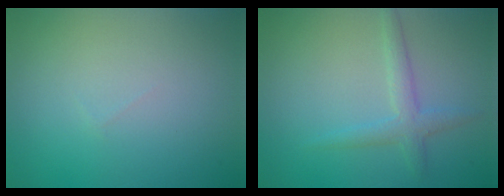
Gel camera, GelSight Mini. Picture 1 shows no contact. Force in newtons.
{"total": 2.3, "press": 2.3, "slide": 0.1}